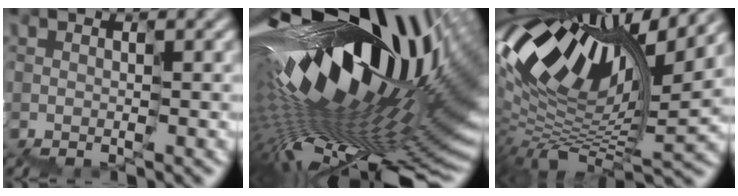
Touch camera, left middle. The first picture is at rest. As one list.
[{"total": 16.8, "force": [2.1, 6.2, 15.5], "torque": [-0.242, -0.013, 0.039]}, {"total": 12.8, "force": [6.7, 3.8, 10.2], "torque": [-0.210, 0.032, 0.113]}]